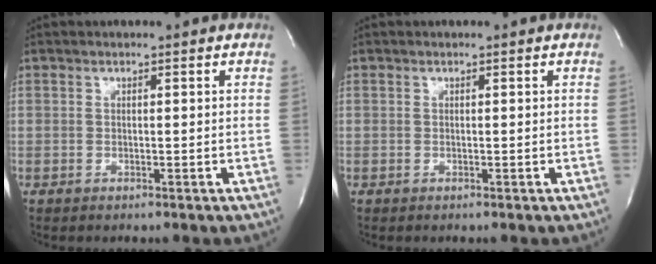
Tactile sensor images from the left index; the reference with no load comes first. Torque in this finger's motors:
{"motor_torque": [0.01, 0.00, -0.01, 0.00]}